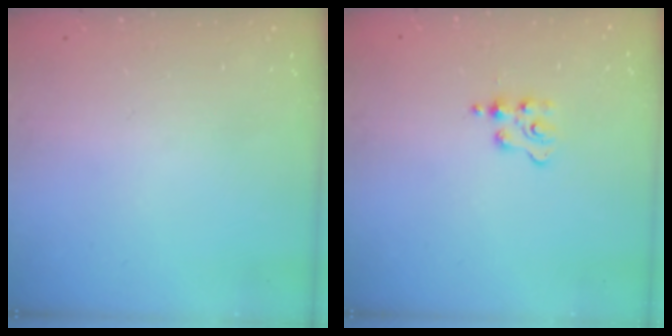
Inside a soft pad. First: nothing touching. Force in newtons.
{"total": 2.2, "press": 2.2, "slide": 0.4}